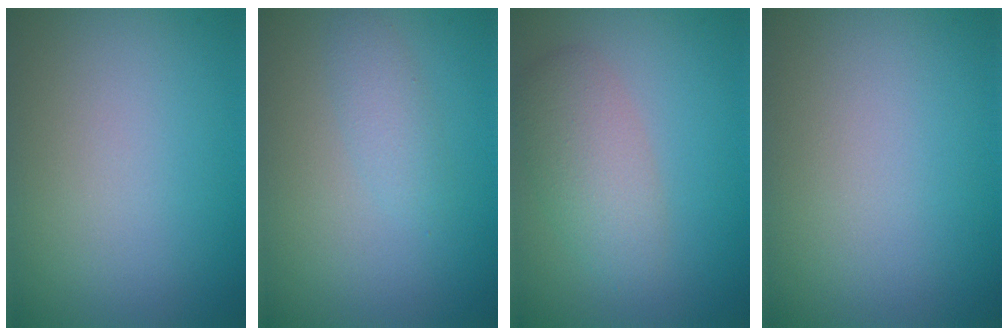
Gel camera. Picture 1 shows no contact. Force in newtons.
{"total": 1.5, "press": 1.5, "slide": 0.1}
{"total": 3.5, "press": 3.5, "slide": 0.1}
{"total": 0.0}